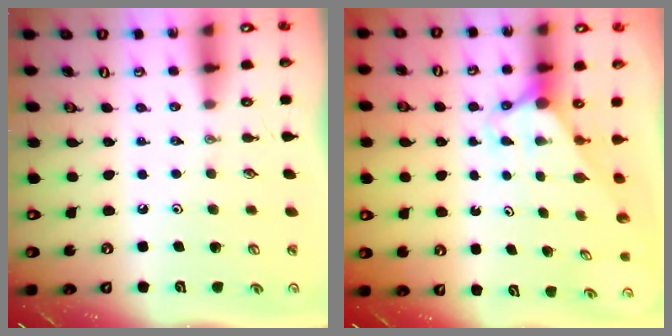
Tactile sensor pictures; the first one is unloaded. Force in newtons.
{"total": 2.9, "press": 2.9, "slide": 0.0}